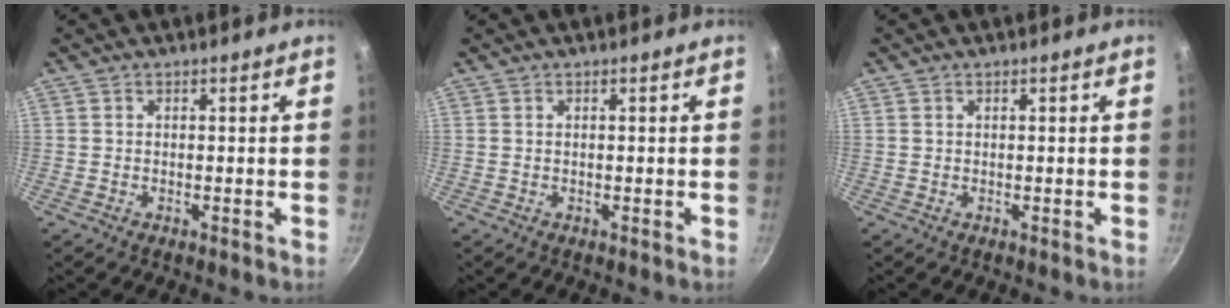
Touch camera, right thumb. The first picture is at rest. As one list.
[{"total": 0.0}, {"total": 0.0}]